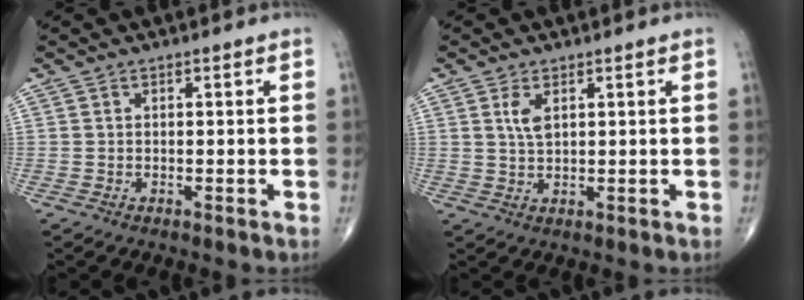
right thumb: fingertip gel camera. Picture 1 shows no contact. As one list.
[{"total": 2.9, "force": [1.2, 1.2, 2.4], "torque": [-0.047, -0.004, 0.028]}]